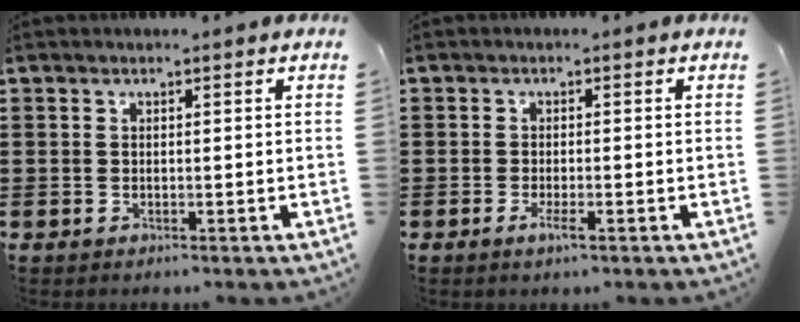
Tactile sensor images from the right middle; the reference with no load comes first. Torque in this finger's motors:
{"motor_torque": [0.92, 0.09, 0.08, 0.09]}